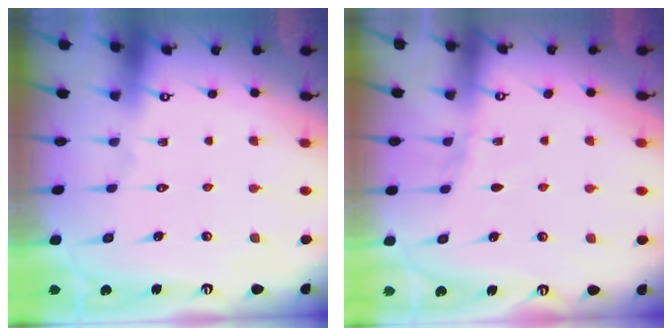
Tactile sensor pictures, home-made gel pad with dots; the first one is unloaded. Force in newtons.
{"total": 4.7, "press": 4.6, "slide": 0.6}